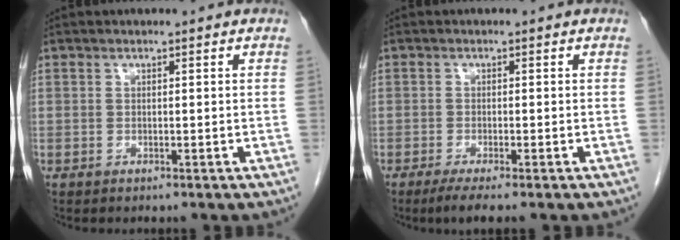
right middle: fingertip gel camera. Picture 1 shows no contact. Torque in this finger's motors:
{"motor_torque": [0.10, -0.05, 0.02, 0.03]}